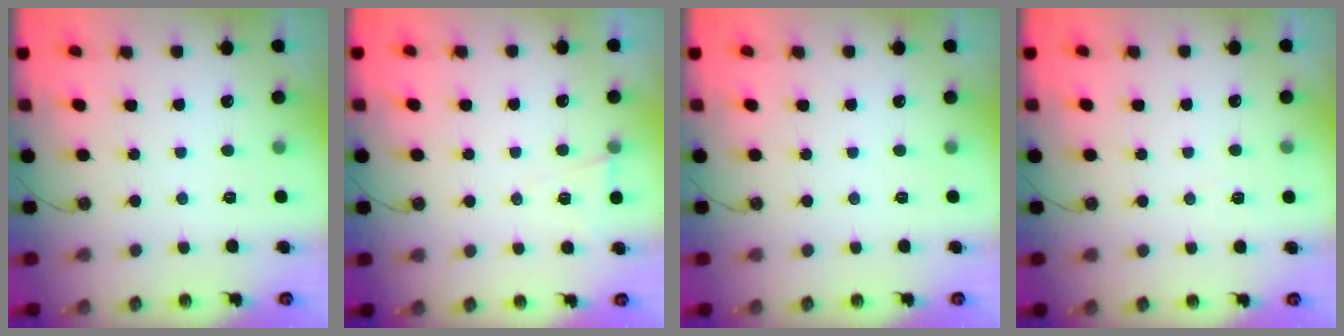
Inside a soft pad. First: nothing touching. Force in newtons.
{"total": 5.4, "press": 3.1, "slide": 4.5}
{"total": 0.0}
{"total": 5.6, "press": 3.8, "slide": 4.2}